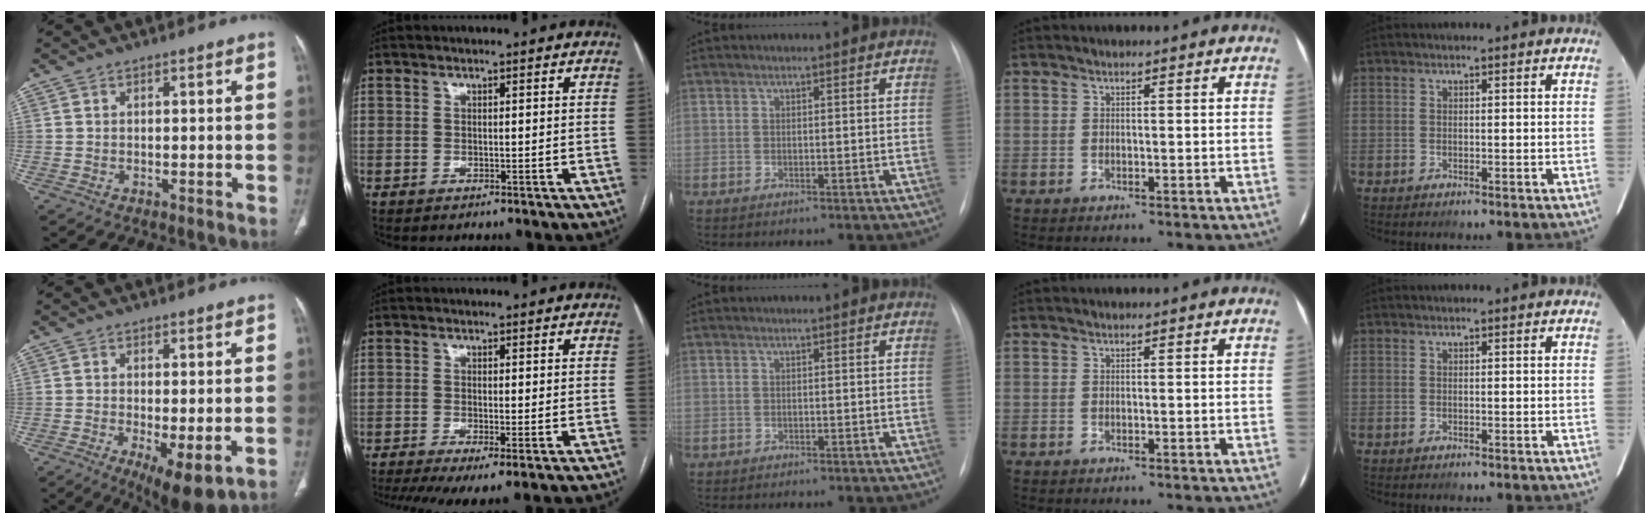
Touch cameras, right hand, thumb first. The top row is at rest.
{"thumb": {"total": 8.7, "force": [-2.6, 2.8, 7.8], "torque": [-0.124, -0.021, -0.035]}, "index": {"total": 7.1, "force": [-4.0, 1.7, 5.6], "torque": [-0.092, -0.014, -0.069]}}